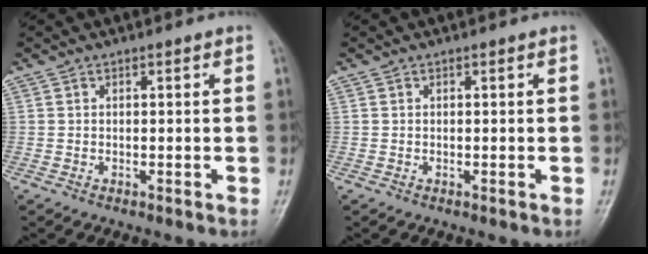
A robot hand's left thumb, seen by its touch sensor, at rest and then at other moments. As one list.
[{"total": 0.0}]